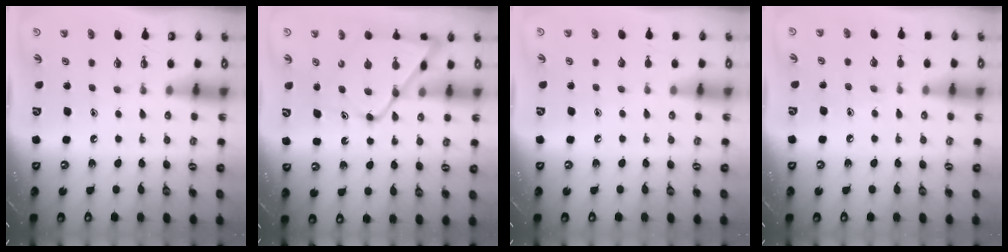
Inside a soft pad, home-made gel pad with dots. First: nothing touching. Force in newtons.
{"total": 13.9, "press": 13.9, "slide": 1.1}
{"total": 2.6, "press": 2.5, "slide": 0.3}
{"total": 6.0, "press": 6.0, "slide": 0.6}